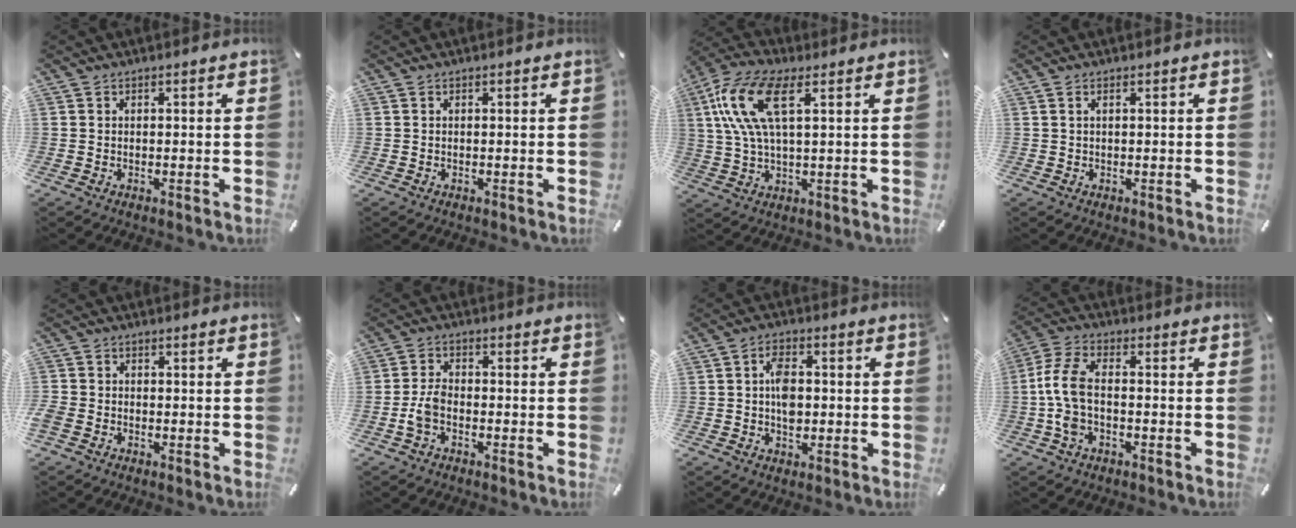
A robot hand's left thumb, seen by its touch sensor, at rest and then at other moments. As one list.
[{"total": 0.0}, {"total": 13.5, "force": [5.5, 5.2, 11.2], "torque": [-0.256, -0.005, 0.097]}, {"total": 0.8, "force": [0.3, 0.1, 0.7], "torque": [-0.015, 0.000, 0.004]}, {"total": 2.1, "force": [-1.3, 1.5, 0.7], "torque": [-0.016, 0.005, -0.028]}, {"total": 4.6, "force": [-1.8, 2.7, 3.3], "torque": [-0.075, 0.005, -0.037]}, {"total": 5.9, "force": [0.0, 3.8, 4.5], "torque": [-0.077, 0.001, -0.004]}, {"total": 8.1, "force": [-1.3, 4.2, 6.7], "torque": [-0.145, 0.005, -0.024]}]